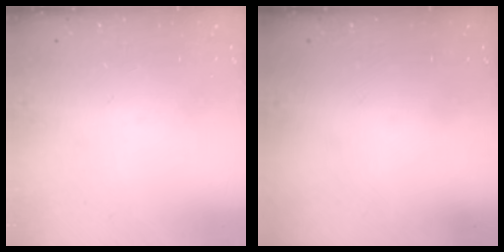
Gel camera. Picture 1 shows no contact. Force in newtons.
{"total": 0.0}